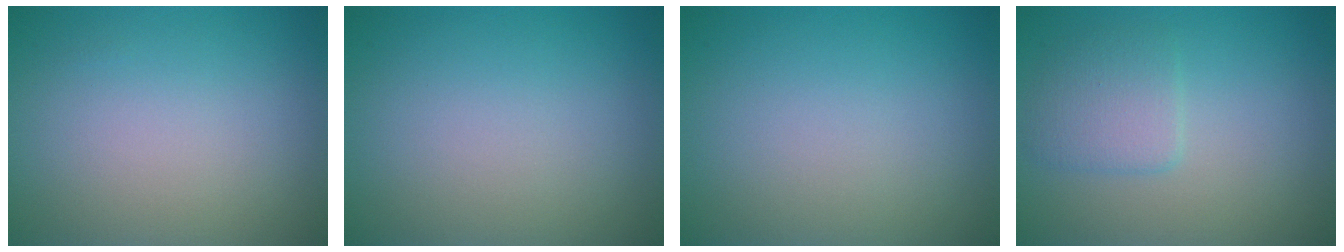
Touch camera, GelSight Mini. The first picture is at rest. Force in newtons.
{"total": 0.0}
{"total": 0.0}
{"total": 2.5, "press": 2.5, "slide": 0.1}